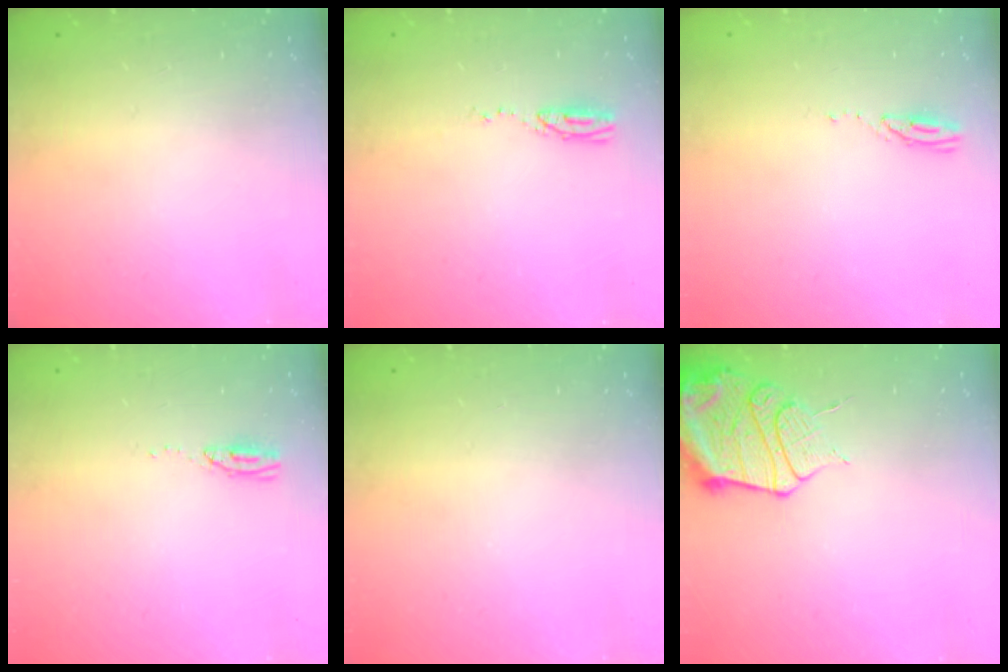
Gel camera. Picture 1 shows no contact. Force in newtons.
{"total": 14.7, "press": 6.3, "slide": 13.3}
{"total": 3.0, "press": 2.9, "slide": 0.3}
{"total": 3.7, "press": 3.4, "slide": 1.4}
{"total": 0.0}
{"total": 13.1, "press": 13.0, "slide": 1.6}